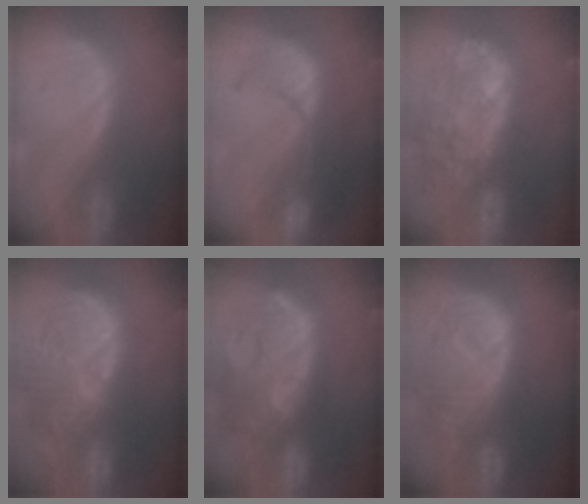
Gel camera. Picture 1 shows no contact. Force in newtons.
{"total": 10.1, "press": 9.1, "slide": 4.4}
{"total": 13.5, "press": 11.6, "slide": 6.8}
{"total": 14.0, "press": 12.8, "slide": 5.8}
{"total": 14.9, "press": 12.0, "slide": 8.9}
{"total": 11.9, "press": 10.2, "slide": 6.1}